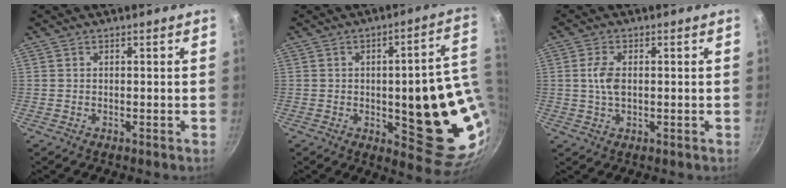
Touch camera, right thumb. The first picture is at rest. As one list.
[{"total": 21.4, "force": [-0.2, 7.4, 20.1], "torque": [-0.199, -0.017, 0.003]}, {"total": 4.3, "force": [0.3, 2.4, 3.6], "torque": [-0.071, 0.005, 0.004]}]